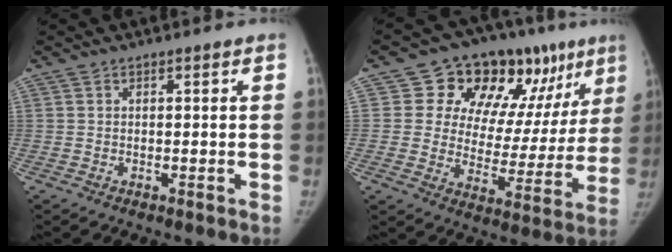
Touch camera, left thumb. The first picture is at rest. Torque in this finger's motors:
{"motor_torque": [-0.06, 0.40, 0.30, -0.38, 0.01]}